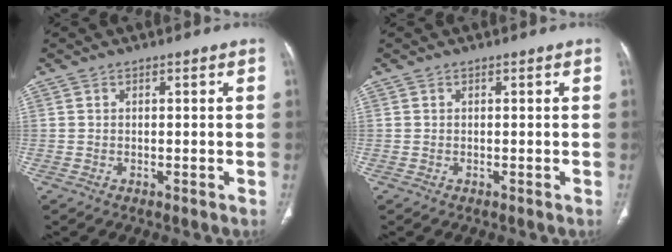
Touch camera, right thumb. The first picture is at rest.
{"total": 0.0}